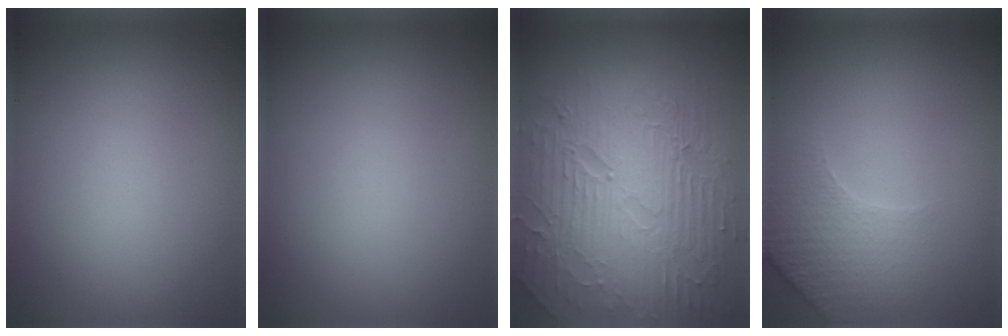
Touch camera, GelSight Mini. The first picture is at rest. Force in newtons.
{"total": 0.0}
{"total": 10.0, "press": 6.5, "slide": 7.6}
{"total": 3.7, "press": 3.6, "slide": 1.0}